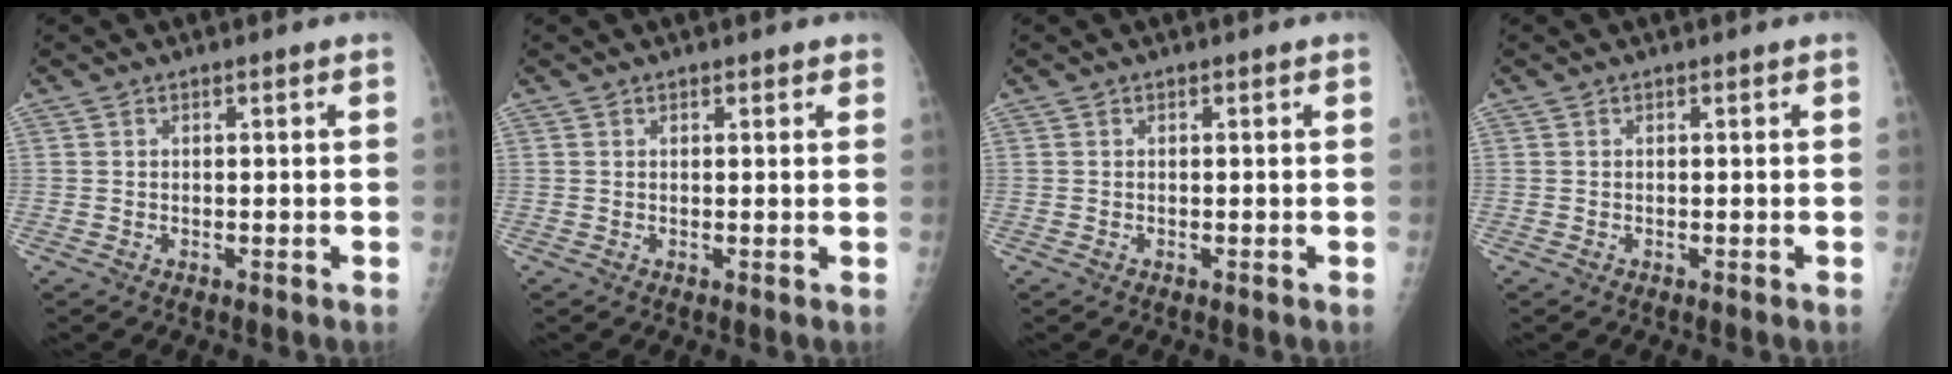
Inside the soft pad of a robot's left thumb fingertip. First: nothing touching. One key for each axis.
{"total": 1.0, "fx": 0.8, "fy": 0.6, "fz": 0.1, "tx": 0.009, "ty": -0.005, "tz": 0.005}
{"total": 0.0}
{"total": 0.0}